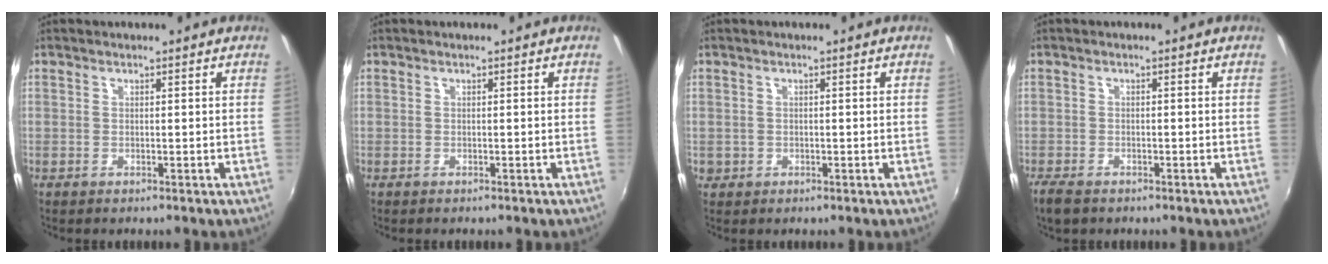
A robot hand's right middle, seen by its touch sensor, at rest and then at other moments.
{"total": 0.0}
{"total": 1.4, "force": [-0.4, 1.4, 0.3], "torque": [-0.007, -0.004, -0.005]}
{"total": 3.7, "force": [-2.8, 1.6, 1.7], "torque": [-0.045, -0.014, -0.056]}